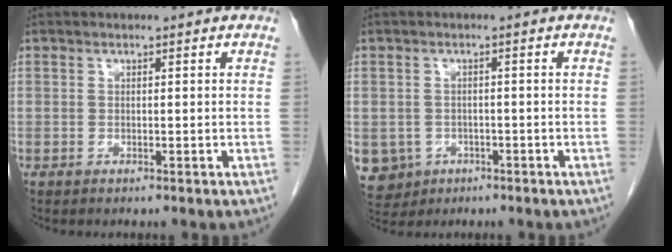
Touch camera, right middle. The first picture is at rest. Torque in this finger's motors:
{"motor_torque": [0.89, -0.93, 0.14, 0.03]}